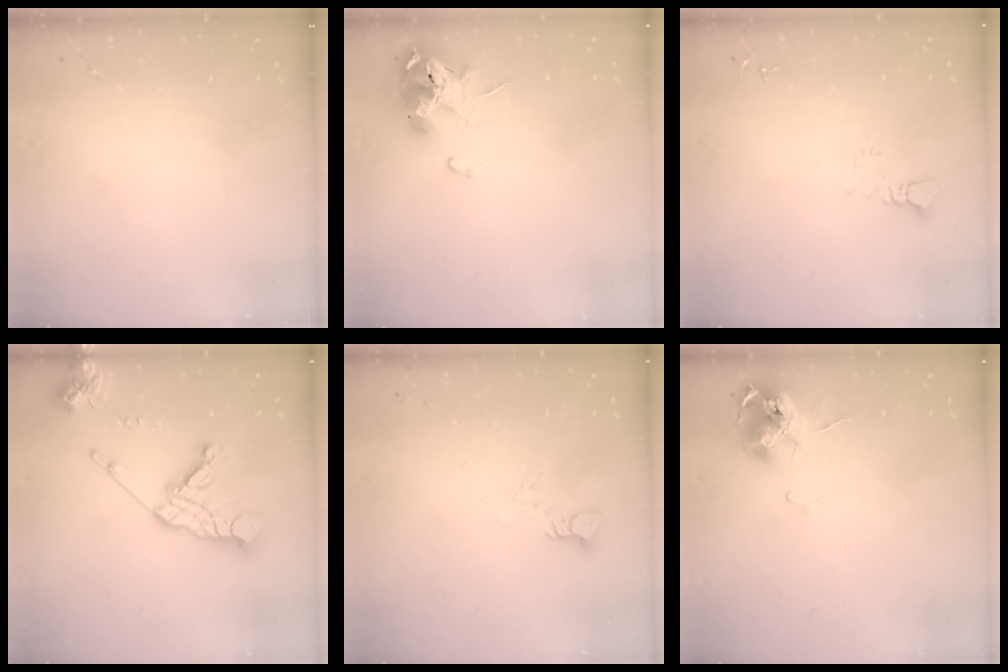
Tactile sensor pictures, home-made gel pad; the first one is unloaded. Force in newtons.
{"total": 14.0, "press": 13.9, "slide": 1.7}
{"total": 3.4, "press": 3.4, "slide": 0.4}
{"total": 16.5, "press": 16.4, "slide": 2.2}
{"total": 3.4, "press": 3.4, "slide": 0.1}
{"total": 12.1, "press": 12.0, "slide": 1.2}